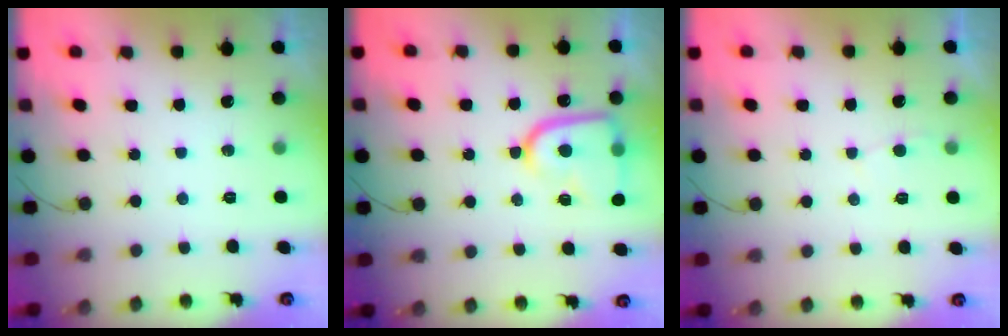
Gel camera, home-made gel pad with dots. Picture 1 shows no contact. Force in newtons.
{"total": 15.3, "press": 15.3, "slide": 1.2}
{"total": 2.0, "press": 2.0, "slide": 0.2}